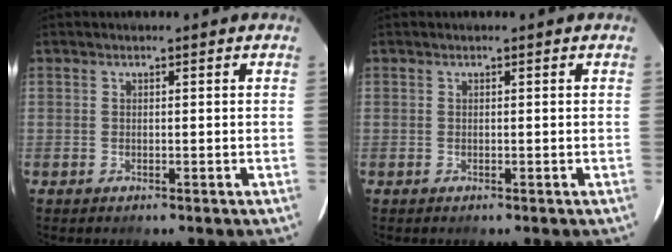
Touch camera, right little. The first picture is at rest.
{"total": 0.0}